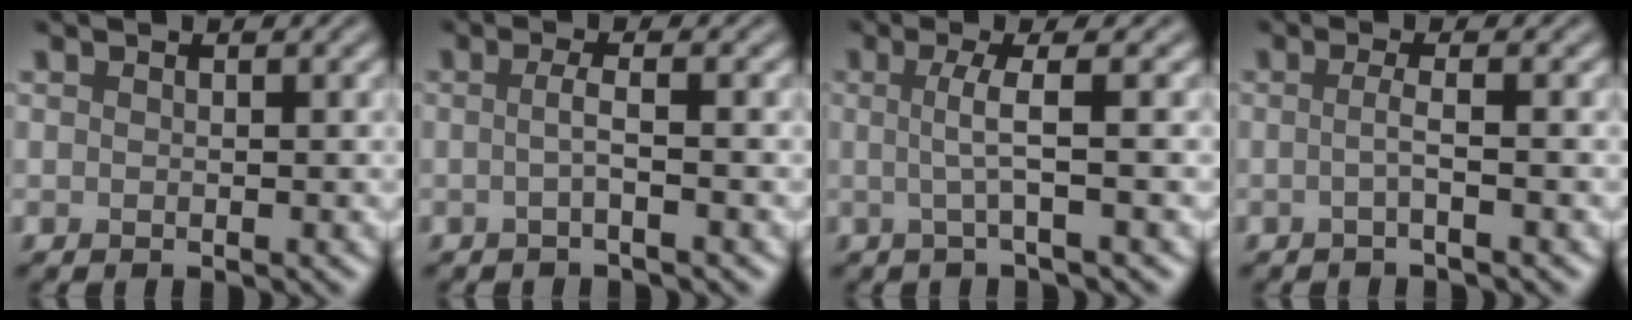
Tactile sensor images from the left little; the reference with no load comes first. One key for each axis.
{"total": 1.8, "fx": -0.2, "fy": 0.4, "fz": 1.7, "tx": -0.028, "ty": -0.001, "tz": -0.010}
{"total": 2.9, "fx": 0.0, "fy": 0.6, "fz": 2.9, "tx": -0.053, "ty": -0.001, "tz": -0.007}
{"total": 1.8, "fx": -0.3, "fy": 0.5, "fz": 1.7, "tx": -0.025, "ty": -0.002, "tz": -0.013}